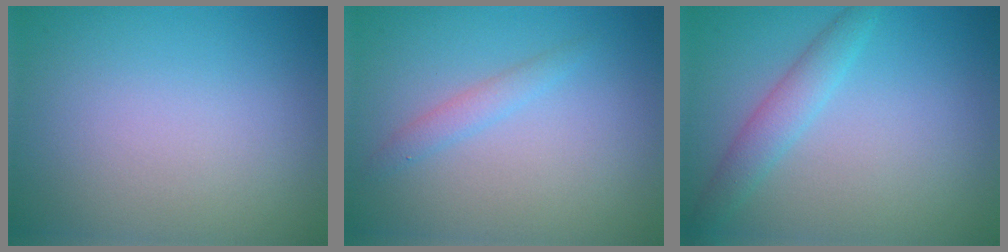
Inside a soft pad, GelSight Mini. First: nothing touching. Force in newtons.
{"total": 1.4, "press": 1.4, "slide": 0.1}
{"total": 2.4, "press": 2.4, "slide": 0.0}